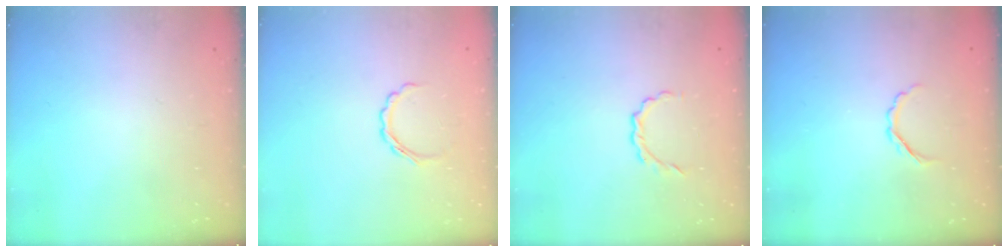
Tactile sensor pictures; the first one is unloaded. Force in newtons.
{"total": 3.2, "press": 3.1, "slide": 0.8}
{"total": 3.0, "press": 2.8, "slide": 0.9}
{"total": 2.9, "press": 2.8, "slide": 0.8}